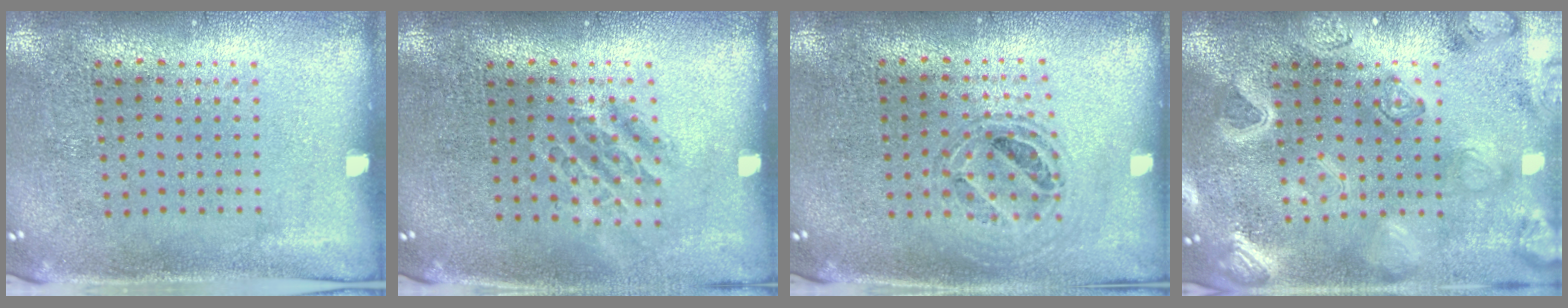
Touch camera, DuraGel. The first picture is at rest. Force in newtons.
{"total": 1.3, "press": 1.0, "slide": 0.7}
{"total": 0.7, "press": 0.6, "slide": 0.2}
{"total": 3.4, "press": 3.1, "slide": 1.3}